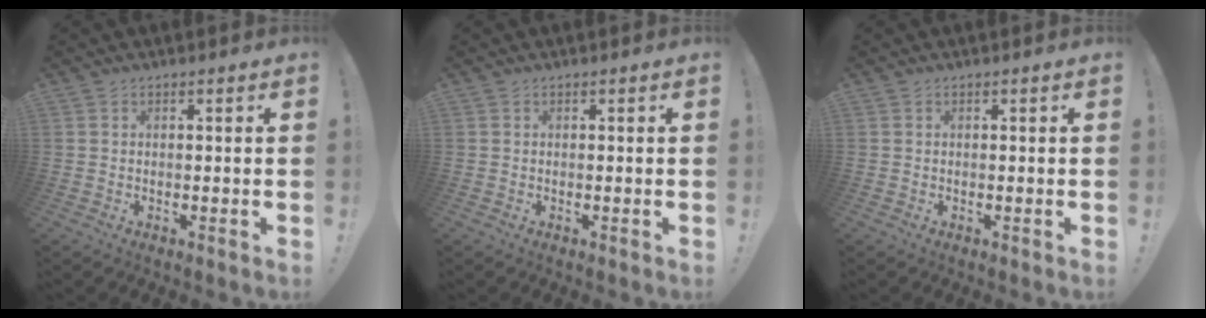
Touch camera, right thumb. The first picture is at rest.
{"total": 0.0}
{"total": 0.0}